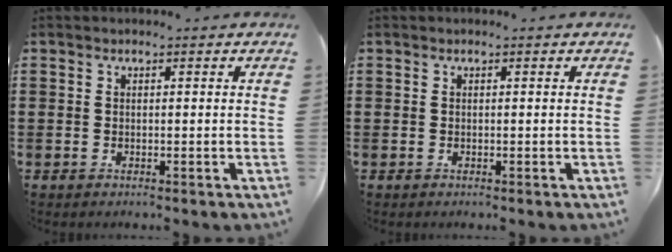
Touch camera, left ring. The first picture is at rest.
{"total": 0.0}